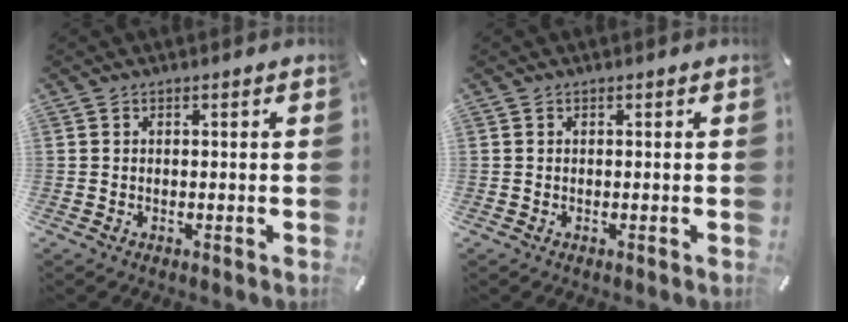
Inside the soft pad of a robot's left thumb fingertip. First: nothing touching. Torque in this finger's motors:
{"motor_torque": [0.00, 0.00, -0.05, 0.05, 0.00]}